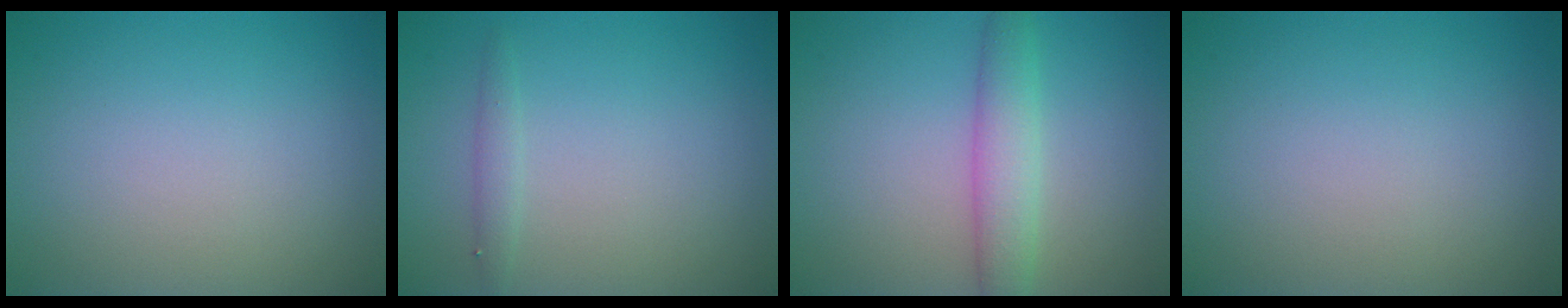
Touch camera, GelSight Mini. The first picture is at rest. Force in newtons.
{"total": 1.0, "press": 1.0, "slide": 0.1}
{"total": 3.2, "press": 3.2, "slide": 0.1}
{"total": 0.0}